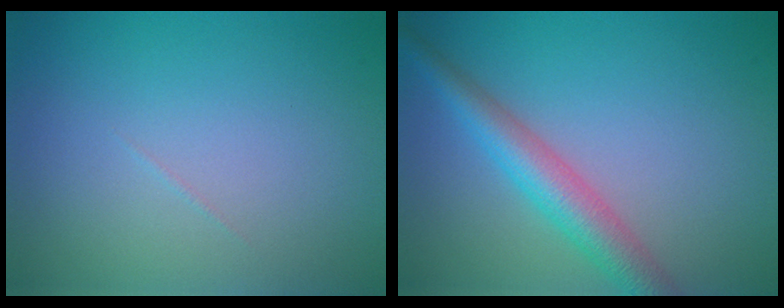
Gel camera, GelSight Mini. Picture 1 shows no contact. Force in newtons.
{"total": 4.3, "press": 4.3, "slide": 0.3}